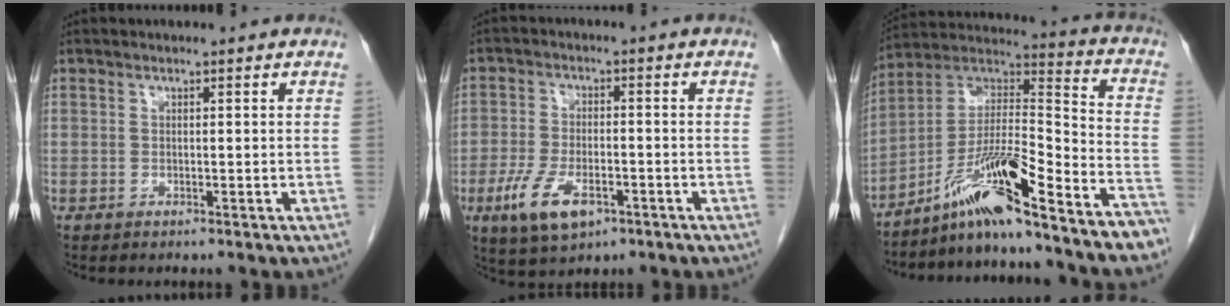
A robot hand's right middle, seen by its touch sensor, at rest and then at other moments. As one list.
[{"total": 8.2, "force": [-4.0, 3.6, 6.2], "torque": [-0.134, -0.010, -0.063]}, {"total": 17.4, "force": [-13.5, 0.4, 10.9], "torque": [-0.182, 0.034, -0.229]}]